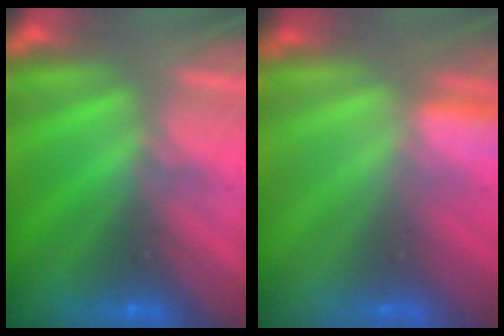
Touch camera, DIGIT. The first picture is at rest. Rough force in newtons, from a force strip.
{"total": 2.8}